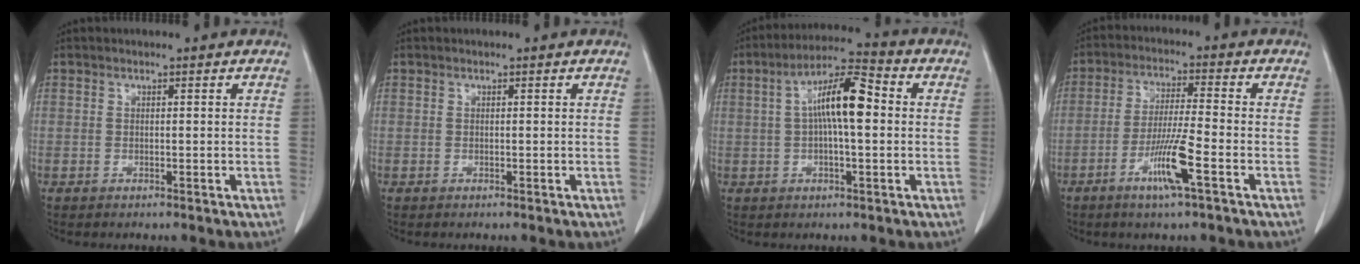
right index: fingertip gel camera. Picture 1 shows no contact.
{"total": 0.0}
{"total": 9.9, "force": [1.0, 1.4, 9.7], "torque": [-0.181, 0.022, 0.012]}
{"total": 8.1, "force": [-3.7, -0.3, 7.2], "torque": [-0.140, -0.011, -0.072]}